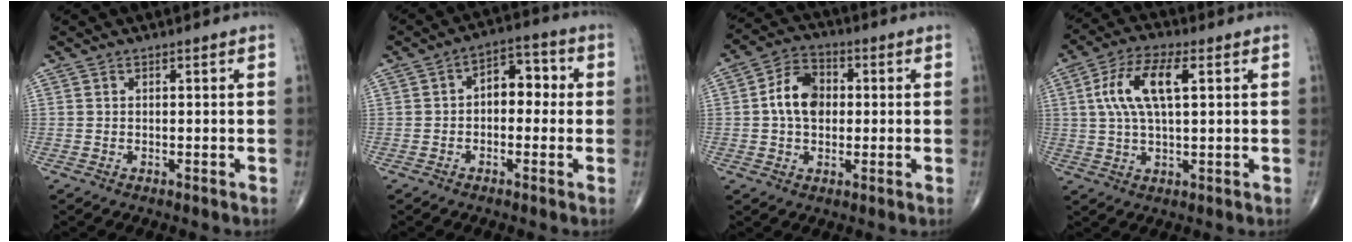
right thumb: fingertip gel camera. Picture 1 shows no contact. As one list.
[{"total": 7.0, "force": [0.1, 4.5, 5.3], "torque": [-0.045, 0.028, -0.012]}, {"total": 8.9, "force": [0.5, 6.3, 6.3], "torque": [-0.094, 0.018, 0.001]}, {"total": 10.9, "force": [2.7, 4.4, 9.7], "torque": [-0.199, 0.014, 0.049]}]